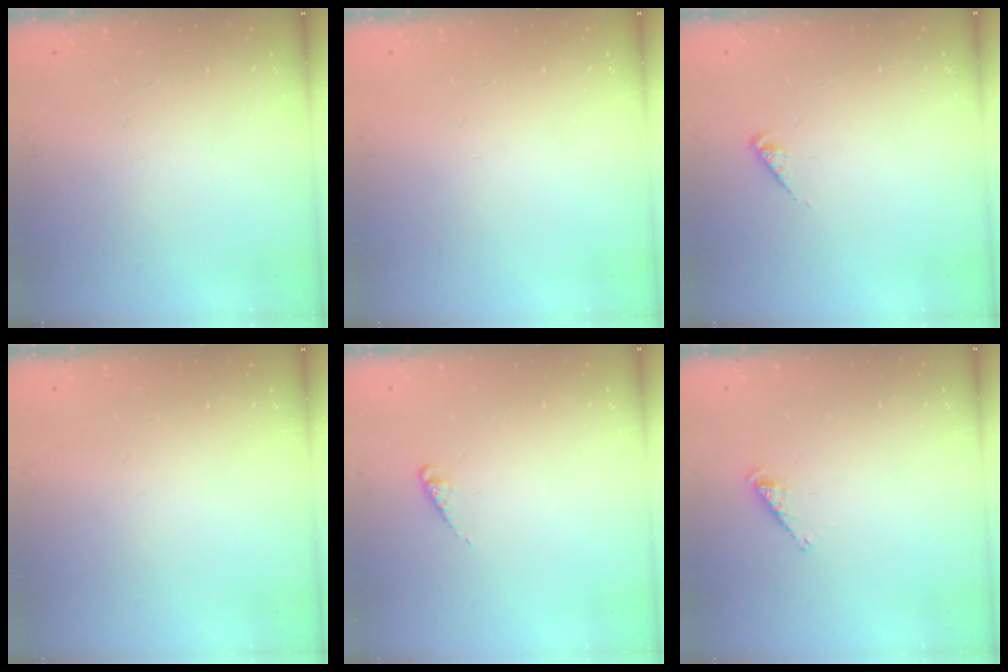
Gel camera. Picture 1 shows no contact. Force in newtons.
{"total": 0.0}
{"total": 2.3, "press": 2.2, "slide": 0.5}
{"total": 0.0}
{"total": 2.1, "press": 2.1, "slide": 0.4}
{"total": 2.5, "press": 2.5, "slide": 0.5}